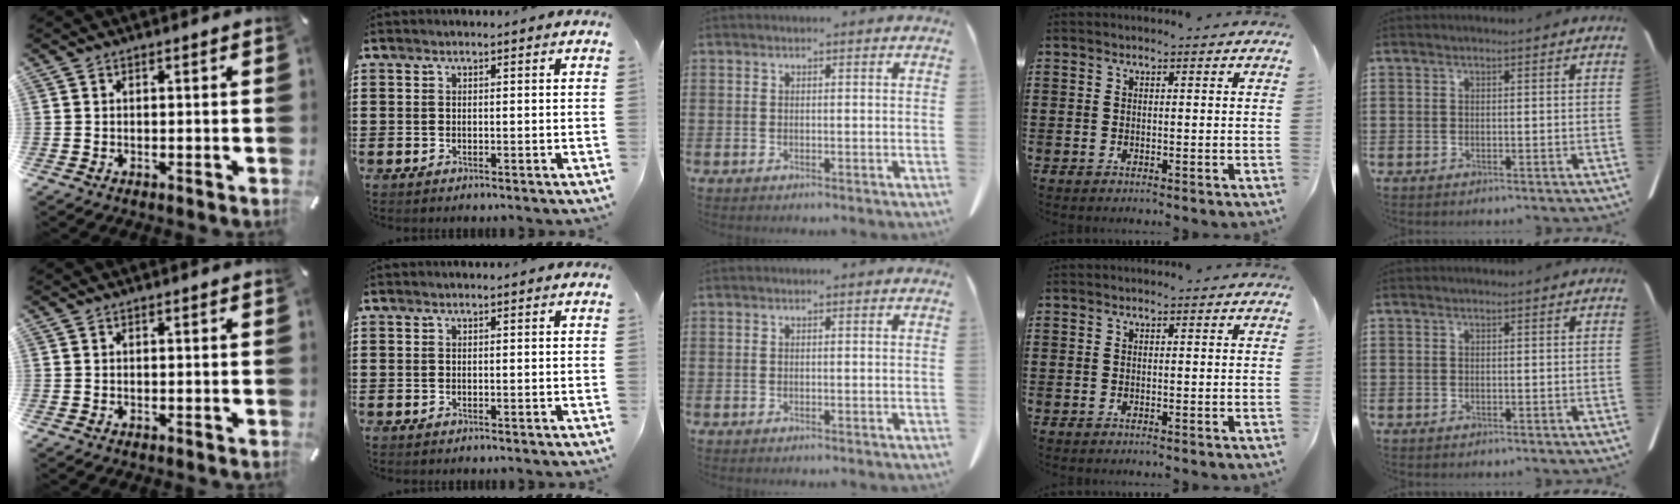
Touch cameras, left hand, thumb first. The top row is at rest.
{}